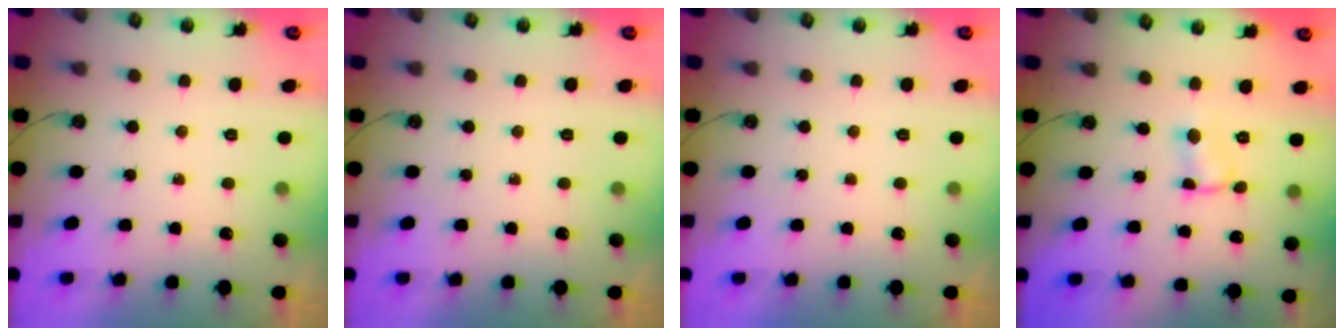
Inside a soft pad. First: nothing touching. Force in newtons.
{"total": 0.0}
{"total": 0.0}
{"total": 1.3, "press": 1.3, "slide": 0.5}